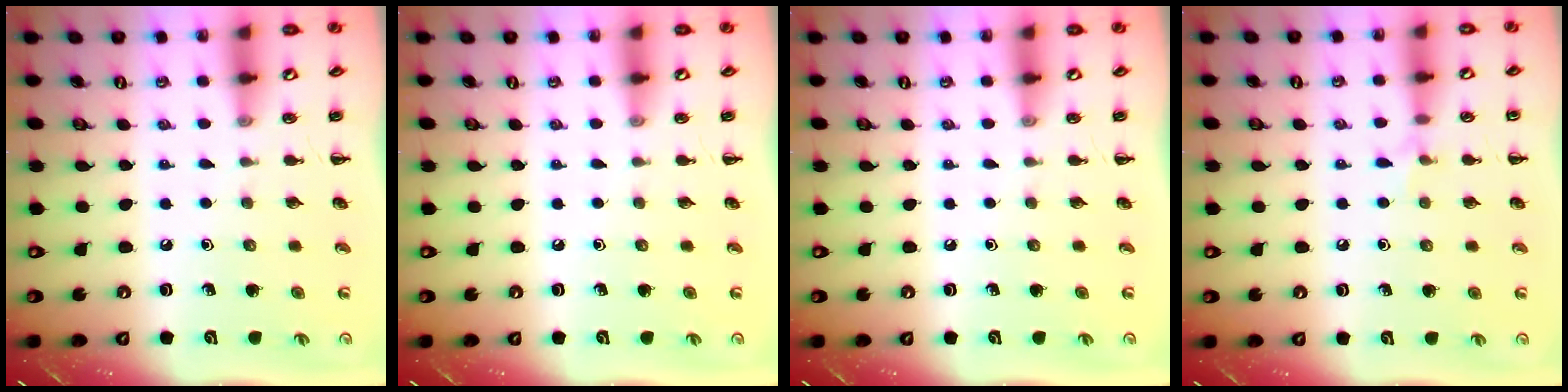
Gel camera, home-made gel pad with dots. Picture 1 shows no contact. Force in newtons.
{"total": 0.0}
{"total": 0.0}
{"total": 4.0, "press": 3.7, "slide": 1.5}